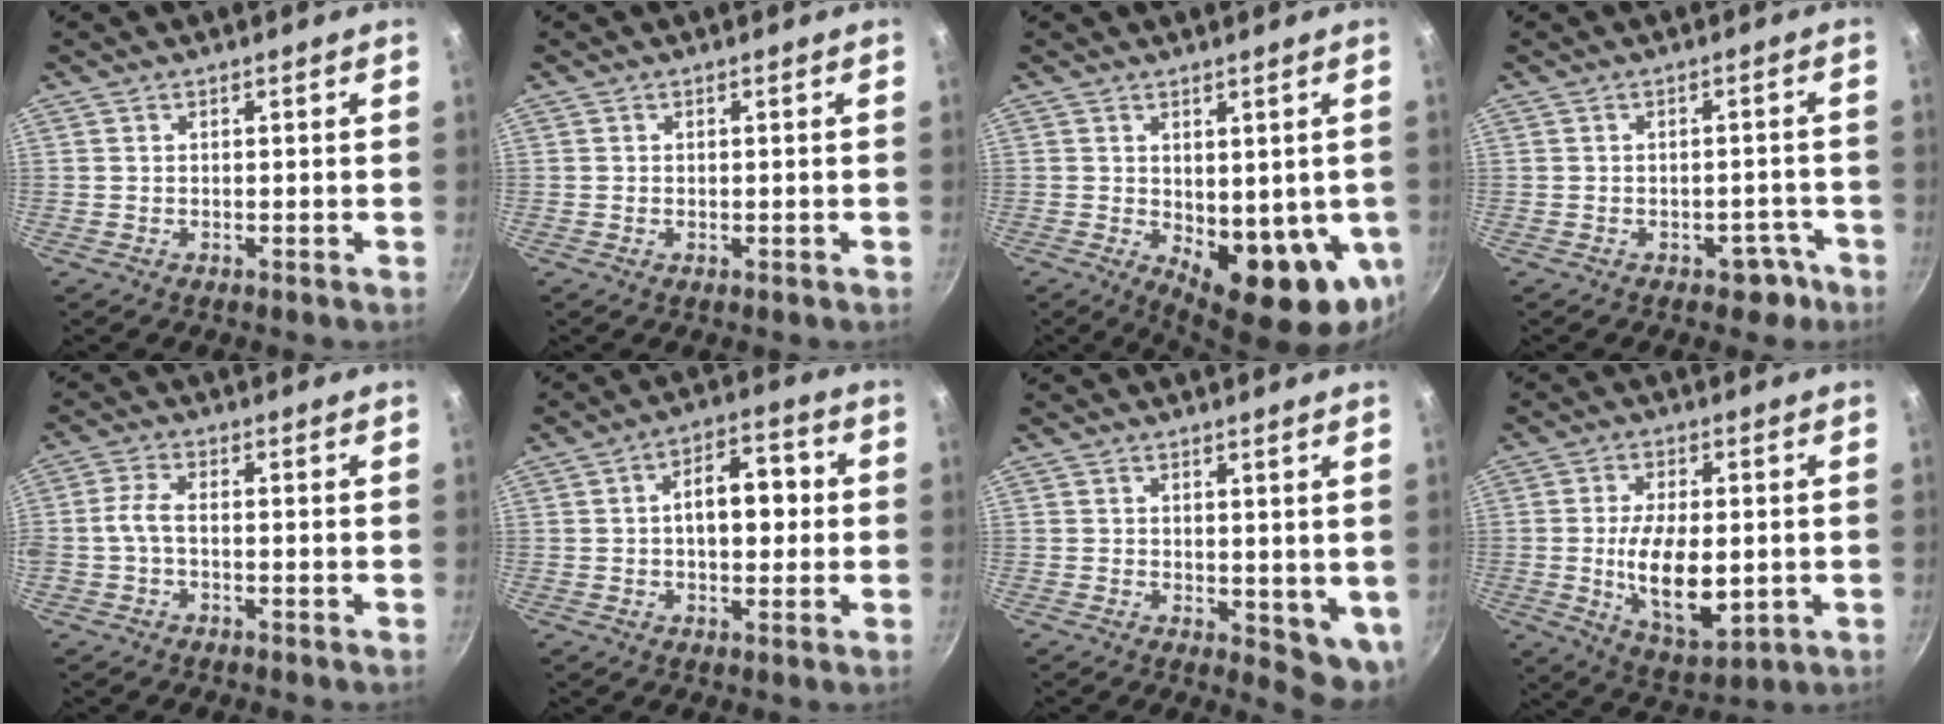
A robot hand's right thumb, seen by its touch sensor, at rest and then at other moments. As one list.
[{"total": 0.0}, {"total": 16.5, "force": [-5.0, 7.0, 14.1], "torque": [-0.136, -0.014, -0.041]}, {"total": 4.2, "force": [-2.6, 2.7, 1.9], "torque": [-0.004, 0.026, -0.029]}, {"total": 3.8, "force": [-0.8, 1.9, 3.2], "torque": [-0.073, 0.010, -0.021]}, {"total": 9.7, "force": [0.6, 5.5, 8.0], "torque": [-0.101, 0.022, 0.005]}, {"total": 6.1, "force": [0.2, 2.6, 5.5], "torque": [-0.052, -0.017, 0.009]}, {"total": 13.4, "force": [-1.4, 6.6, 11.6], "torque": [-0.186, -0.014, -0.012]}]